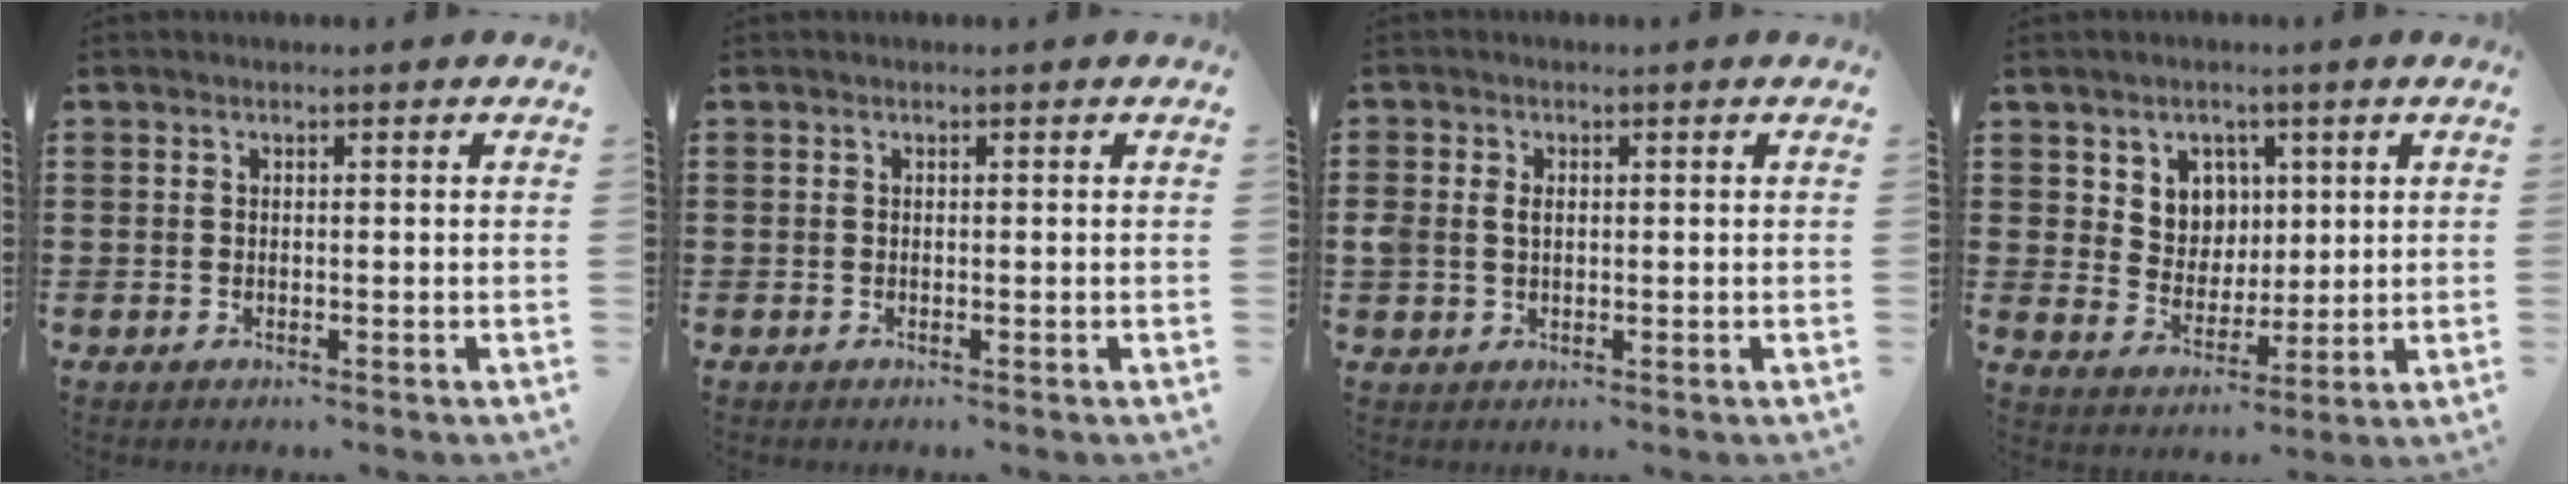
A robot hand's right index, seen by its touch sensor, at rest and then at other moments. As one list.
[{"total": 0.0}, {"total": 2.0, "force": [0.3, 1.4, 1.3], "torque": [-0.028, 0.009, 0.003]}, {"total": 5.5, "force": [2.6, 4.8, 1.1], "torque": [-0.041, 0.006, 0.045]}]